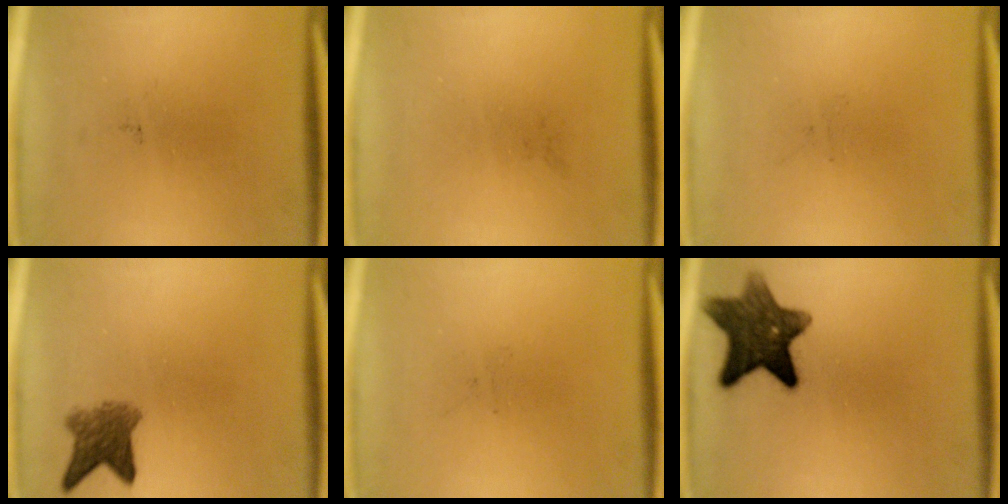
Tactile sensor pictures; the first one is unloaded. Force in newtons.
{"total": 0.0}
{"total": 0.0}
{"total": 4.6}
{"total": 0.0}
{"total": 10.7}